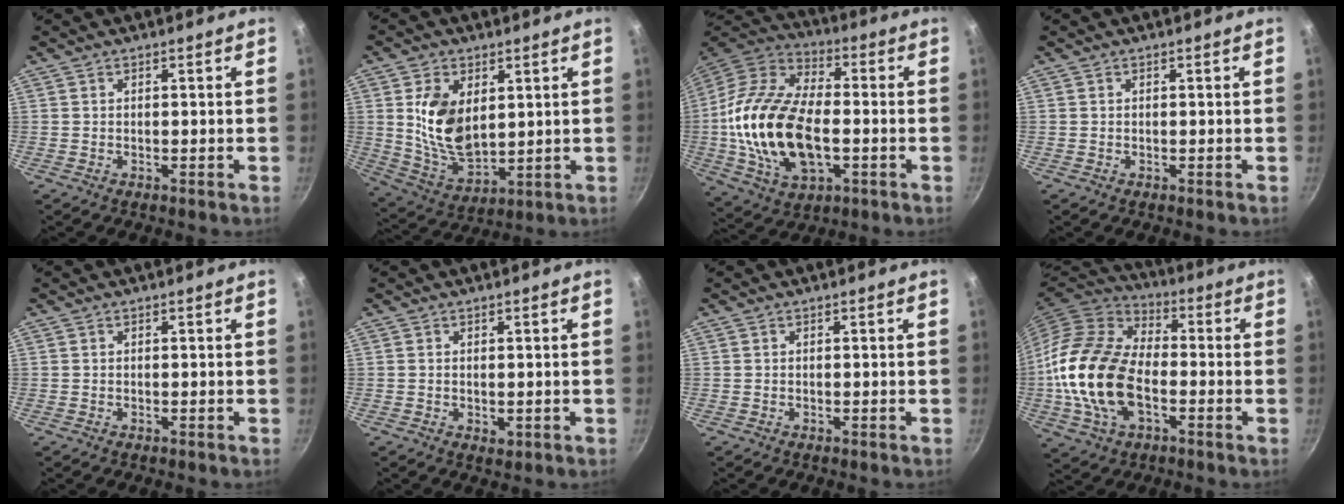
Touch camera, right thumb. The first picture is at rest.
{"total": 13.0, "force": [2.8, 8.0, 9.9], "torque": [-0.169, -0.025, 0.067]}
{"total": 23.5, "force": [-2.8, 13.3, 19.1], "torque": [-0.367, 0.028, -0.053]}
{"total": 0.0}
{"total": 0.0}
{"total": 1.3, "force": [0.1, 0.9, 1.0], "torque": [-0.014, -0.004, 0.003]}
{"total": 0.0}
{"total": 20.7, "force": [-3.5, 12.7, 15.9], "torque": [-0.295, 0.026, -0.076]}